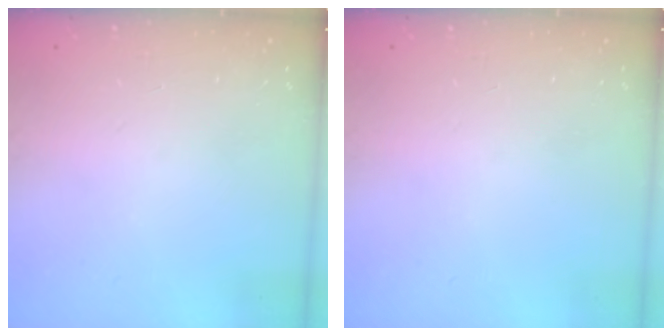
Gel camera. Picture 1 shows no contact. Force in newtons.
{"total": 0.0}